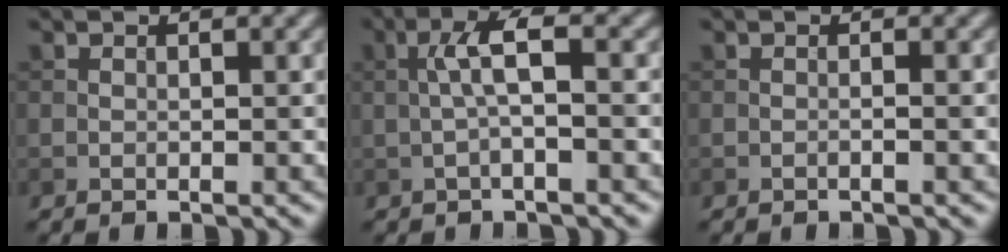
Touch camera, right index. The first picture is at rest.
{"total": 3.1, "force": [-0.1, 0.5, 3.0], "torque": [-0.058, 0.012, -0.007]}
{"total": 0.6, "force": [-0.3, 0.1, 0.6], "torque": [-0.009, -0.001, -0.009]}